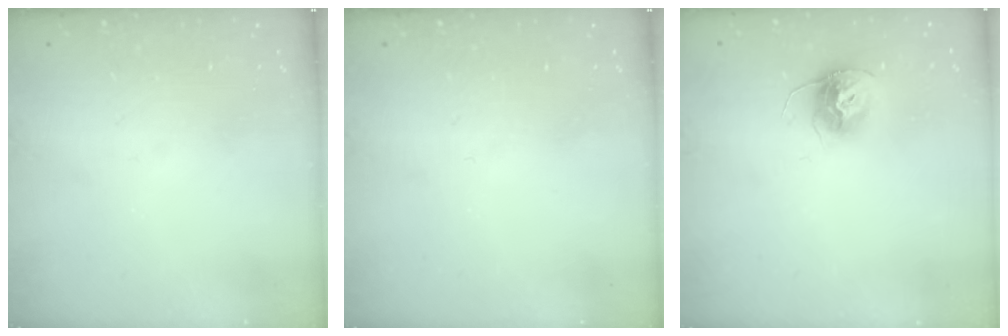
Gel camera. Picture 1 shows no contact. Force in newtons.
{"total": 0.0}
{"total": 11.4, "press": 11.4, "slide": 0.9}